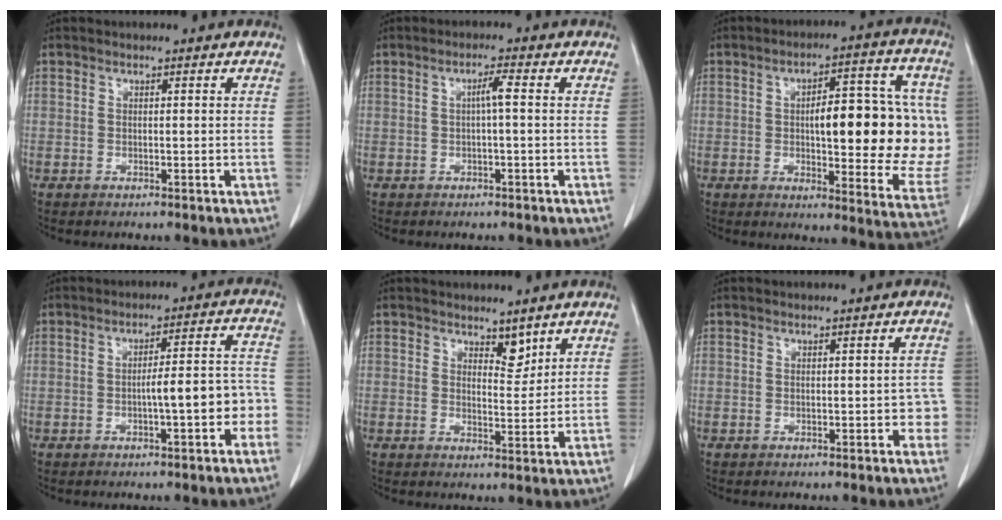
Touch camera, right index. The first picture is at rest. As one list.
[{"total": 2.2, "force": [0.1, 0.0, 2.2], "torque": [-0.038, 0.005, 0.002]}, {"total": 20.3, "force": [0.6, 5.9, 19.5], "torque": [-0.213, 0.024, 0.021]}, {"total": 6.9, "force": [-2.2, 1.5, 6.4], "torque": [-0.081, 0.034, -0.029]}, {"total": 3.1, "force": [2.4, 1.3, 1.4], "torque": [-0.017, -0.010, 0.042]}, {"total": 2.2, "force": [-0.6, 1.4, 1.6], "torque": [-0.005, 0.017, -0.006]}]